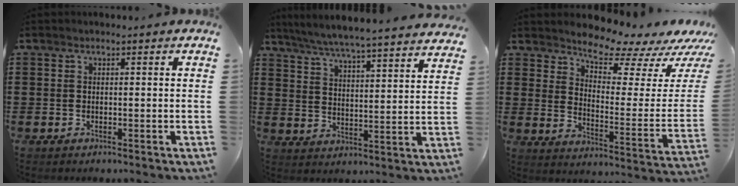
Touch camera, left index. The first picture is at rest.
{"total": 5.8, "force": [5.6, -0.7, 1.3], "torque": [-0.053, -0.044, 0.096]}
{"total": 7.9, "force": [7.4, 1.4, 2.5], "torque": [-0.065, -0.066, 0.127]}